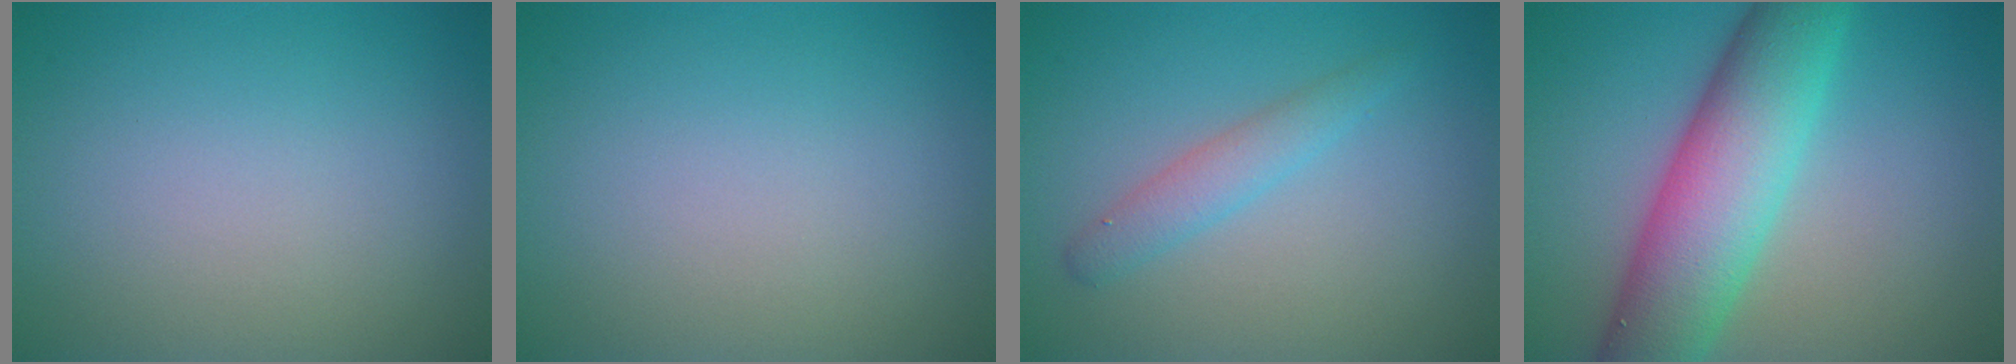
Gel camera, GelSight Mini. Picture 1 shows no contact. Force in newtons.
{"total": 0.0}
{"total": 1.3, "press": 1.3, "slide": 0.2}
{"total": 9.1, "press": 9.1, "slide": 0.4}